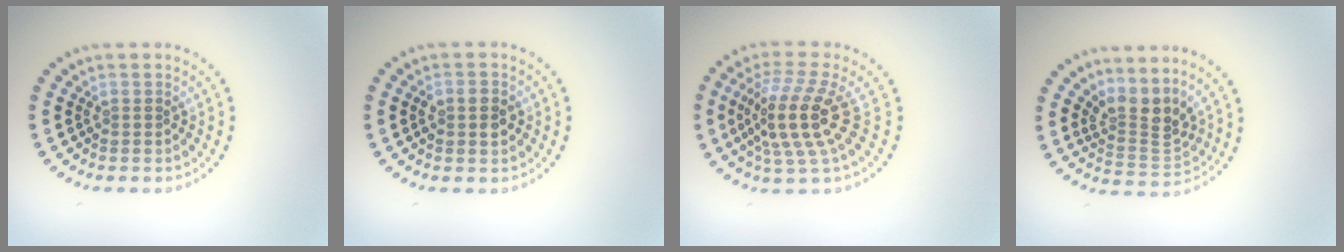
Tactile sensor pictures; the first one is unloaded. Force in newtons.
{"total": 2.7, "press": 2.7, "slide": 0.2}
{"total": 5.0, "press": 4.0, "slide": 3.0}
{"total": 3.3, "press": 2.4, "slide": 2.3}